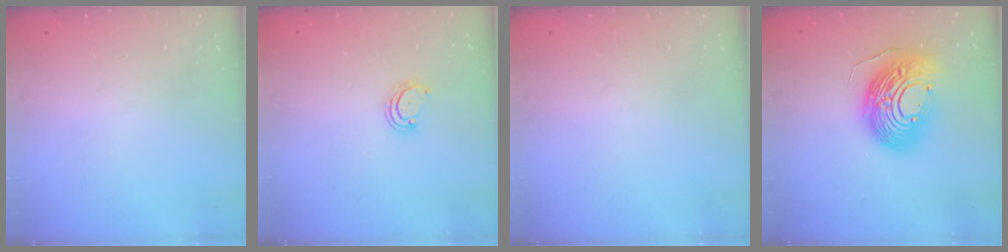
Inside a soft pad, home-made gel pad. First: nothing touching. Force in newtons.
{"total": 2.8, "press": 2.8, "slide": 0.2}
{"total": 0.0}
{"total": 18.8, "press": 18.6, "slide": 2.8}